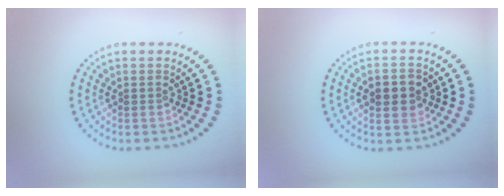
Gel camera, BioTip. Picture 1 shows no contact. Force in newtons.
{"total": 3.2, "press": 3.2, "slide": 0.2}